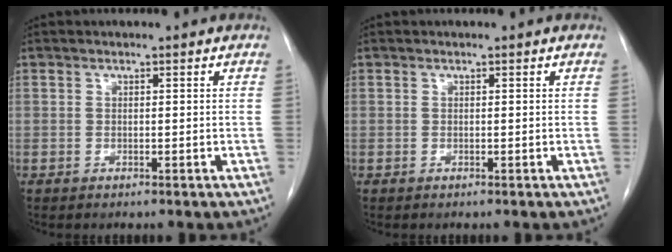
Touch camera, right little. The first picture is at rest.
{"total": 0.0}